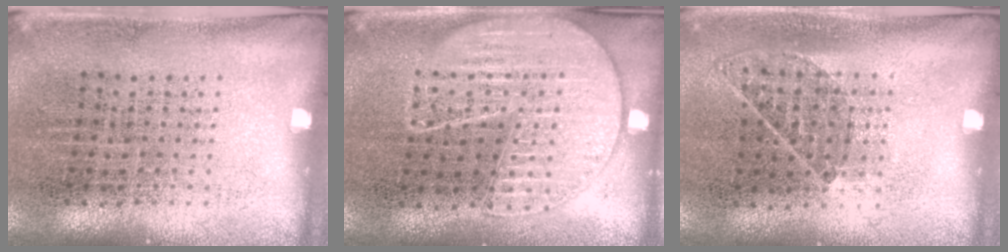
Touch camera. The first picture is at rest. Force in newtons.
{"total": 1.5, "press": 1.5, "slide": 0.1}
{"total": 0.8, "press": 0.6, "slide": 0.5}